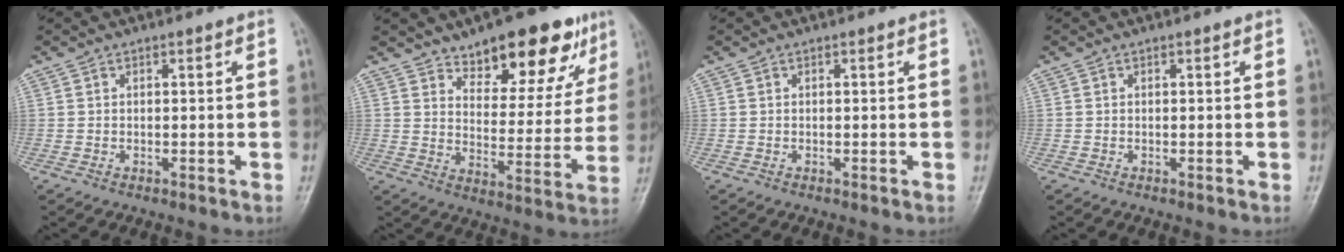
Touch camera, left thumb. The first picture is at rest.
{"total": 16.0, "force": [10.7, 6.9, 9.6], "torque": [-0.073, -0.057, 0.159]}
{"total": 0.0}
{"total": 0.0}